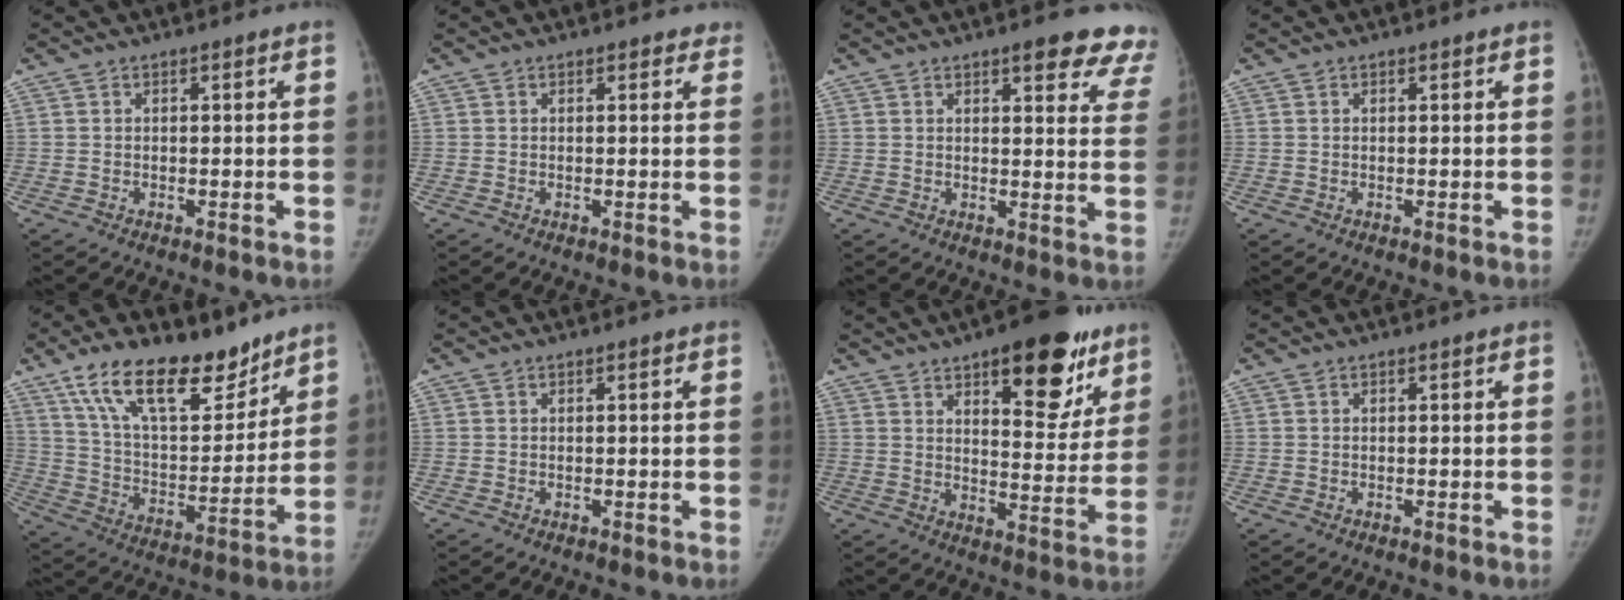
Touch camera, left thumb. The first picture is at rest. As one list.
[{"total": 1.7, "force": [1.3, 0.9, 0.5], "torque": [0.015, -0.003, 0.007]}, {"total": 13.0, "force": [9.7, 4.1, 7.5], "torque": [-0.044, -0.039, 0.094]}, {"total": 0.0}, {"total": 21.2, "force": [14.6, 9.5, 12.1], "torque": [-0.164, -0.067, 0.257]}, {"total": 0.0}, {"total": 18.9, "force": [10.9, 7.8, 13.3], "torque": [-0.122, -0.052, 0.154]}, {"total": 0.0}]